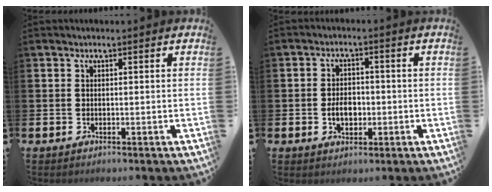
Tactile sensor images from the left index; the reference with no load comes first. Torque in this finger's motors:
{"motor_torque": [0.50, 0.13, 0.09, 0.06]}